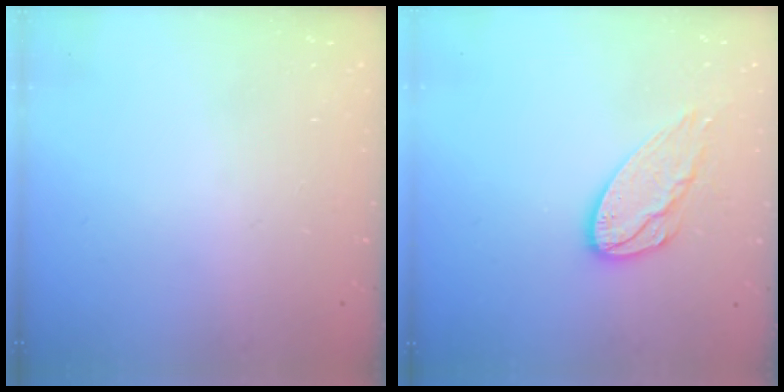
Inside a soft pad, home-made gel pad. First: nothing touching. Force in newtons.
{"total": 11.0, "press": 11.0, "slide": 0.6}